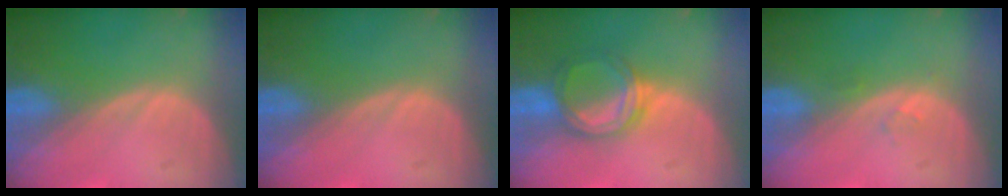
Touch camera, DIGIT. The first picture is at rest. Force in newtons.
{"total": 0.0}
{"total": 5.3, "press": 5.2, "slide": 0.5}
{"total": 1.1, "press": 1.0, "slide": 0.1}